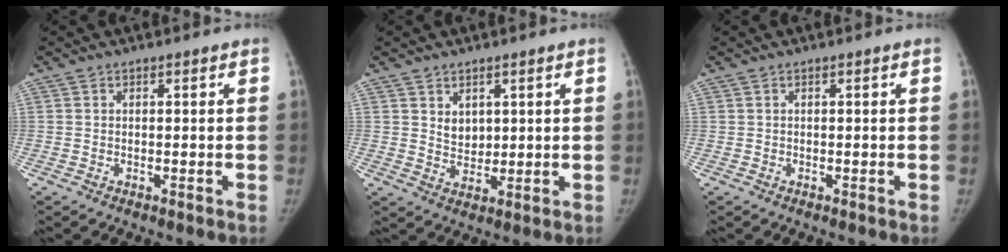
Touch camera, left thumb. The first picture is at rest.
{"total": 3.9, "force": [1.7, 2.9, 1.9], "torque": [-0.013, -0.016, 0.037]}
{"total": 0.0}